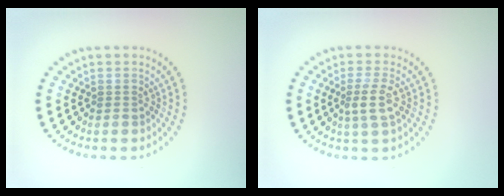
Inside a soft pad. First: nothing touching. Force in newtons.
{"total": 2.4, "press": 2.1, "slide": 1.2}